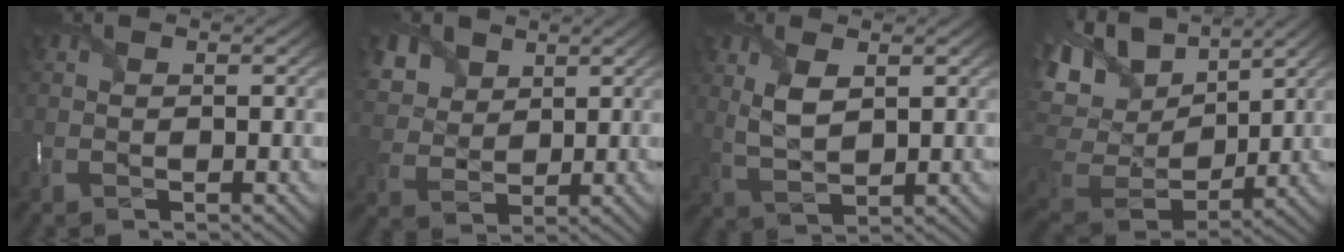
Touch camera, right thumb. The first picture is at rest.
{"total": 5.9, "force": [3.4, 4.3, 2.1], "torque": [-0.080, 0.002, 0.064]}
{"total": 4.4, "force": [1.6, 2.1, 3.6], "torque": [-0.089, -0.006, 0.039]}
{"total": 16.3, "force": [7.8, 9.9, 10.4], "torque": [-0.265, 0.028, 0.158]}